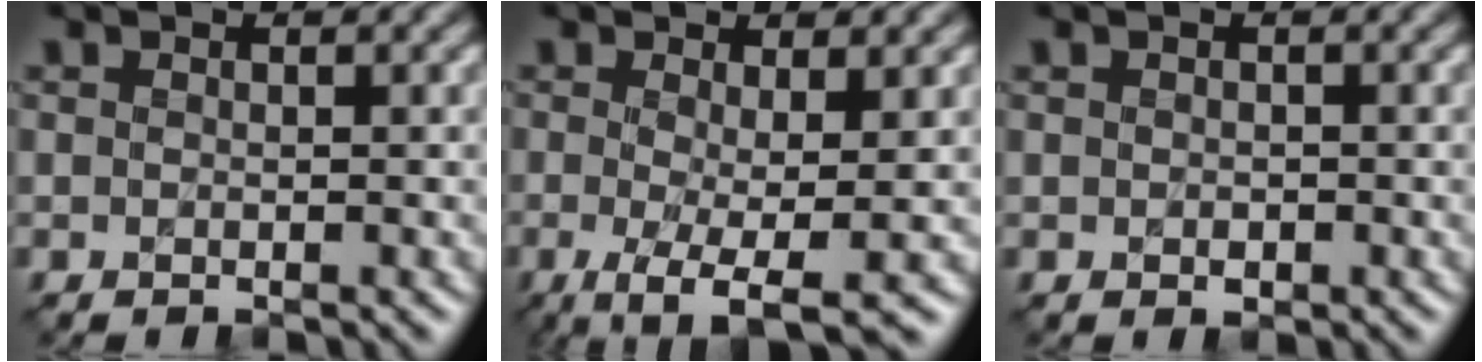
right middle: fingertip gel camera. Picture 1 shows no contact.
{"total": 4.6, "force": [-0.6, 0.9, 4.5], "torque": [-0.083, -0.010, -0.013]}
{"total": 0.6, "force": [0.4, 0.5, 0.3], "torque": [-0.005, -0.001, 0.004]}